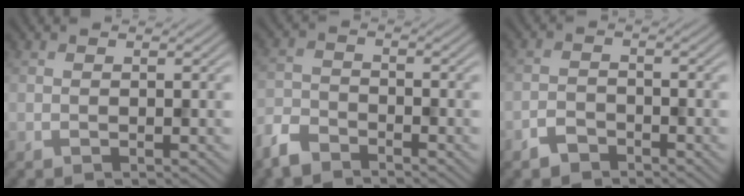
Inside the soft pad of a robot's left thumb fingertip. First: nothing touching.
{"total": 4.5, "force": [-3.8, 1.7, 1.7], "torque": [-0.036, -0.008, -0.092]}
{"total": 2.5, "force": [-2.1, 1.2, 0.8], "torque": [-0.014, 0.002, -0.049]}